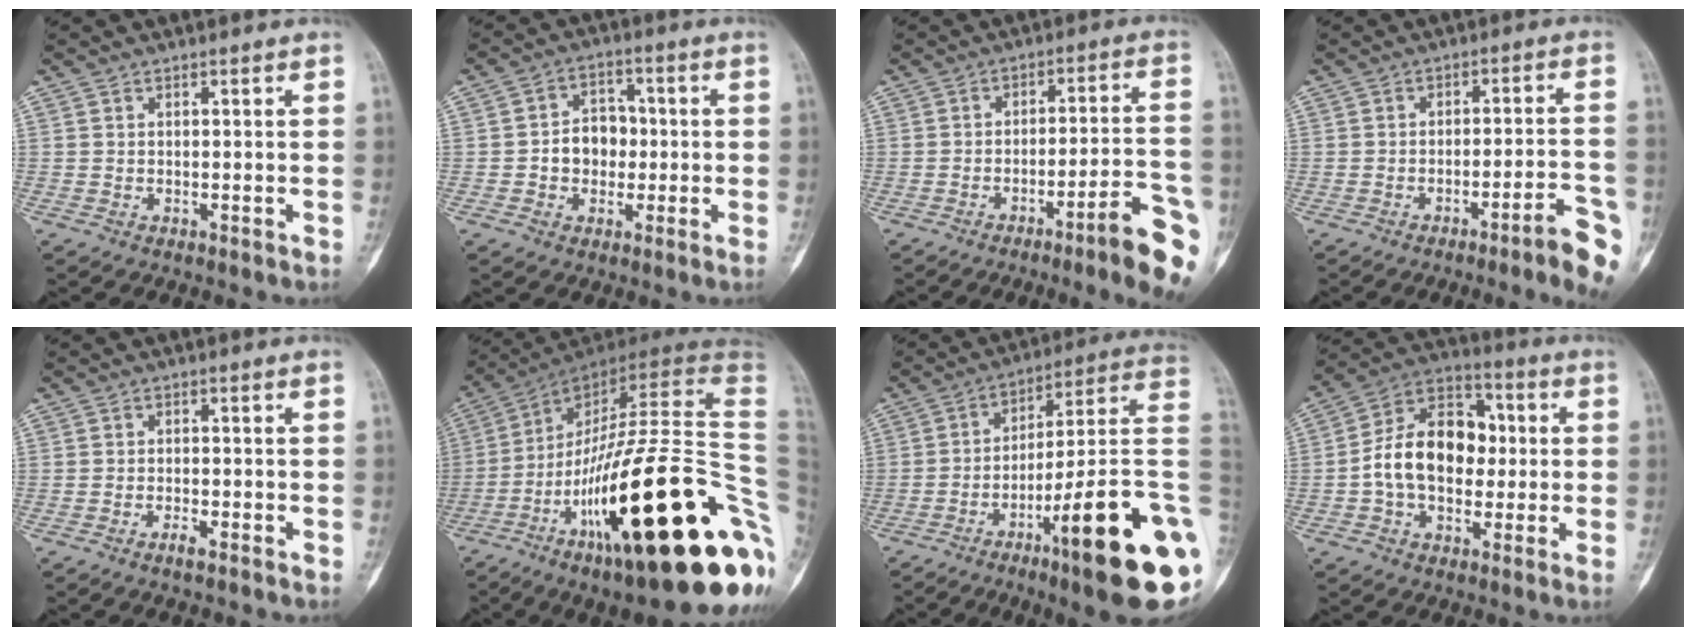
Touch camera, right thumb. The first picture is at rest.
{"total": 8.7, "force": [-0.6, 6.8, 5.4], "torque": [-0.048, 0.025, -0.016]}
{"total": 13.0, "force": [-6.9, 1.6, 10.9], "torque": [-0.141, 0.042, -0.093]}
{"total": 9.3, "force": [-5.1, 1.1, 7.7], "torque": [-0.095, 0.026, -0.067]}
{"total": 1.9, "force": [-1.4, 0.4, 1.2], "torque": [-0.030, 0.005, -0.028]}
{"total": 40.3, "force": [-12.3, 9.3, 37.2], "torque": [-0.485, 0.058, -0.197]}
{"total": 23.9, "force": [-8.2, 2.7, 22.3], "torque": [-0.279, 0.046, -0.123]}
{"total": 15.3, "force": [-0.3, 10.6, 11.0], "torque": [-0.160, 0.039, -0.015]}